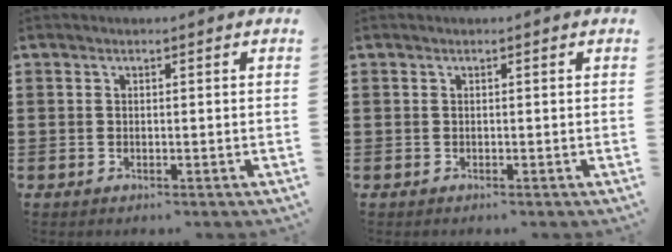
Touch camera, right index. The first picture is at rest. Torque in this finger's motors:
{"motor_torque": [0.23, 0.28, 0.08, 0.02]}